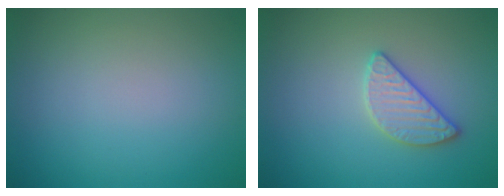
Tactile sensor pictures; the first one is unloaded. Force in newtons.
{"total": 2.6, "press": 2.6, "slide": 0.4}